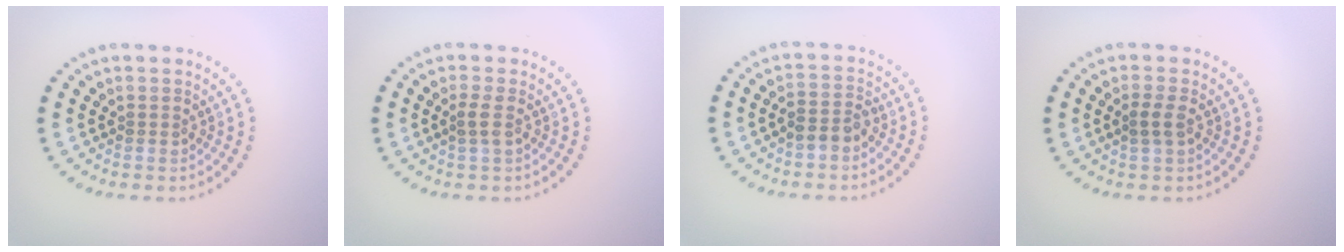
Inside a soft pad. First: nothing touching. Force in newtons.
{"total": 1.0, "press": 0.9, "slide": 0.4}
{"total": 2.0, "press": 1.8, "slide": 0.8}
{"total": 1.6, "press": 1.5, "slide": 0.4}